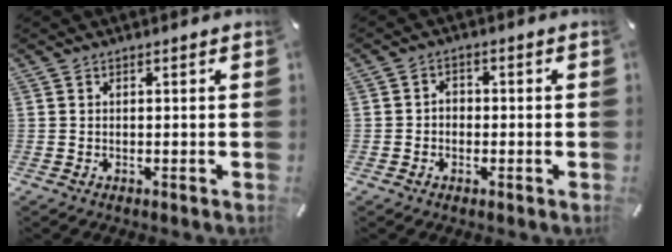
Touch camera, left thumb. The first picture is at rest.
{"total": 2.8, "force": [-1.2, 2.3, 1.0], "torque": [-0.019, 0.011, -0.025]}